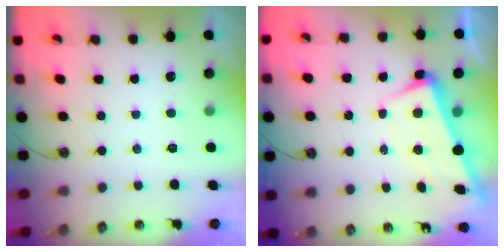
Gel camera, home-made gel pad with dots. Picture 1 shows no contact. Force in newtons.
{"total": 2.9, "press": 2.8, "slide": 1.0}